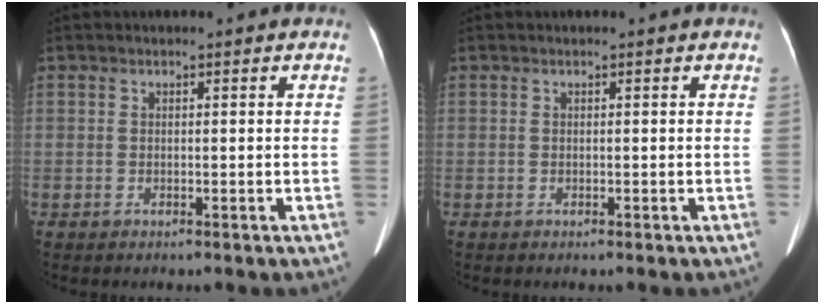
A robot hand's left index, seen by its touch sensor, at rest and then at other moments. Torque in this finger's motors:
{"motor_torque": [0.32, 0.04, 0.03, -0.01]}